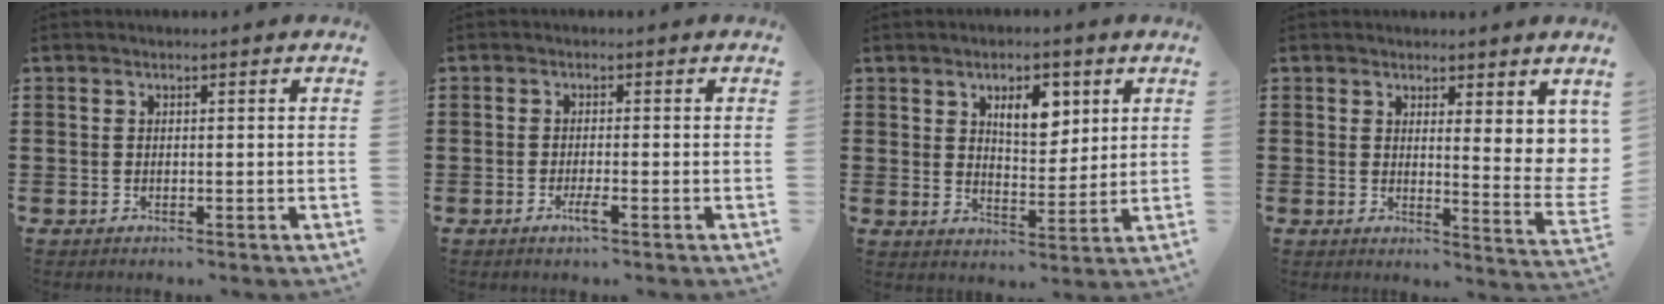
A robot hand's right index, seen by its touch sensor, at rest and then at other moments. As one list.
[{"total": 2.5, "force": [-1.3, 0.2, 2.2], "torque": [-0.043, -0.004, -0.025]}, {"total": 6.3, "force": [3.0, 3.2, 4.6], "torque": [-0.076, 0.003, 0.046]}, {"total": 3.6, "force": [2.5, 0.8, 2.5], "torque": [-0.045, -0.023, 0.040]}]